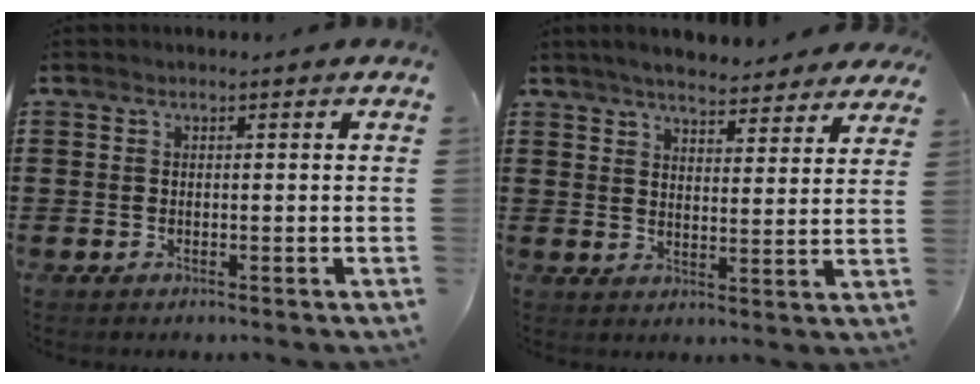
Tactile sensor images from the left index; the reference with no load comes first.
{"total": 5.1, "force": [4.9, 0.4, 1.5], "torque": [-0.047, -0.018, 0.087]}